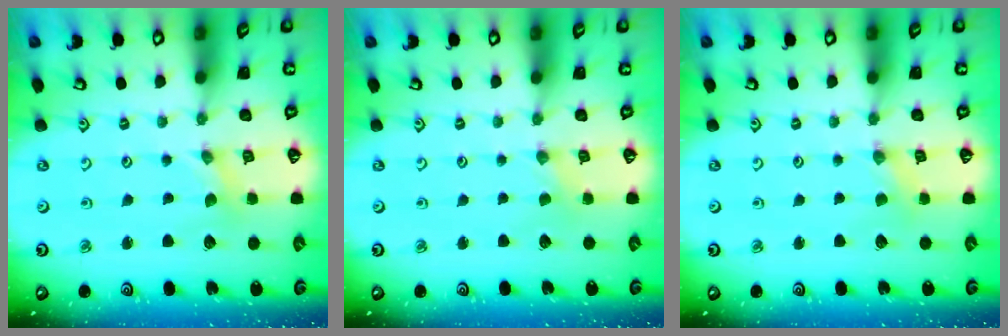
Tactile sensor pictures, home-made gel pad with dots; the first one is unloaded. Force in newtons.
{"total": 0.0}
{"total": 0.7, "press": 0.7, "slide": 0.2}